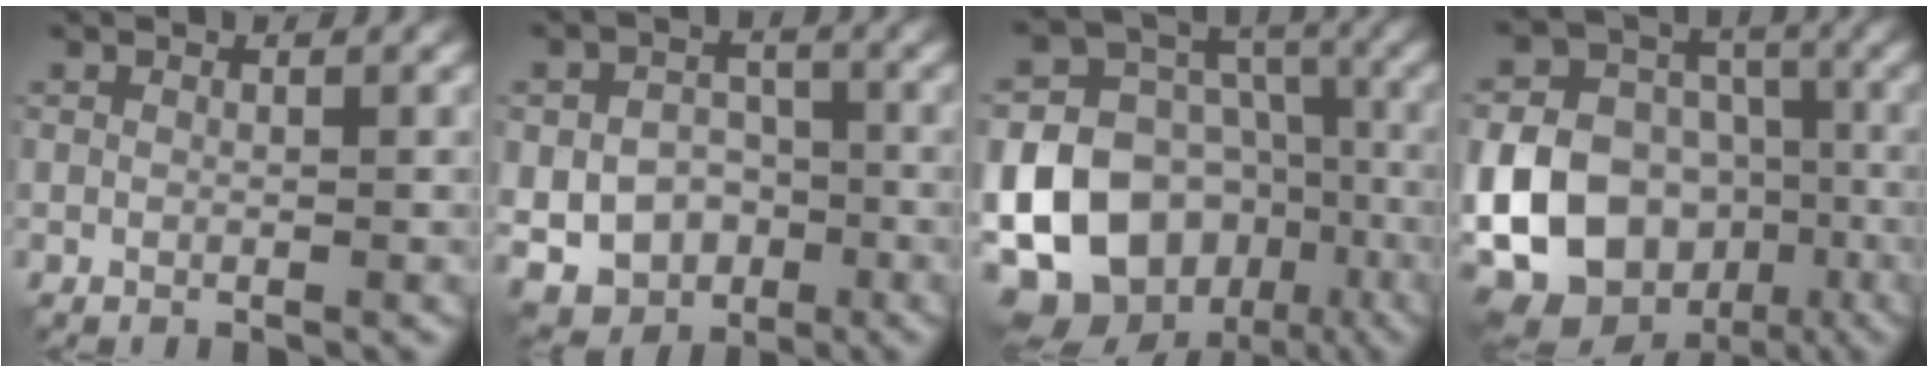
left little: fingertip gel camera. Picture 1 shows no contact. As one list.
[{"total": 7.6, "force": [-2.4, 6.1, 3.9], "torque": [-0.040, -0.010, -0.047]}, {"total": 20.0, "force": [-7.6, 16.3, 9.0], "torque": [-0.177, -0.031, -0.128]}, {"total": 19.0, "force": [-6.3, 15.6, 8.6], "torque": [-0.186, -0.028, -0.114]}]